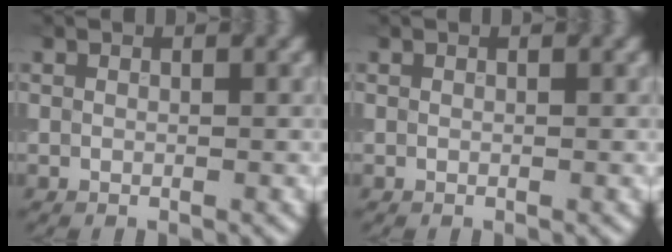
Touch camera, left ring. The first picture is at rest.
{"total": 0.0}